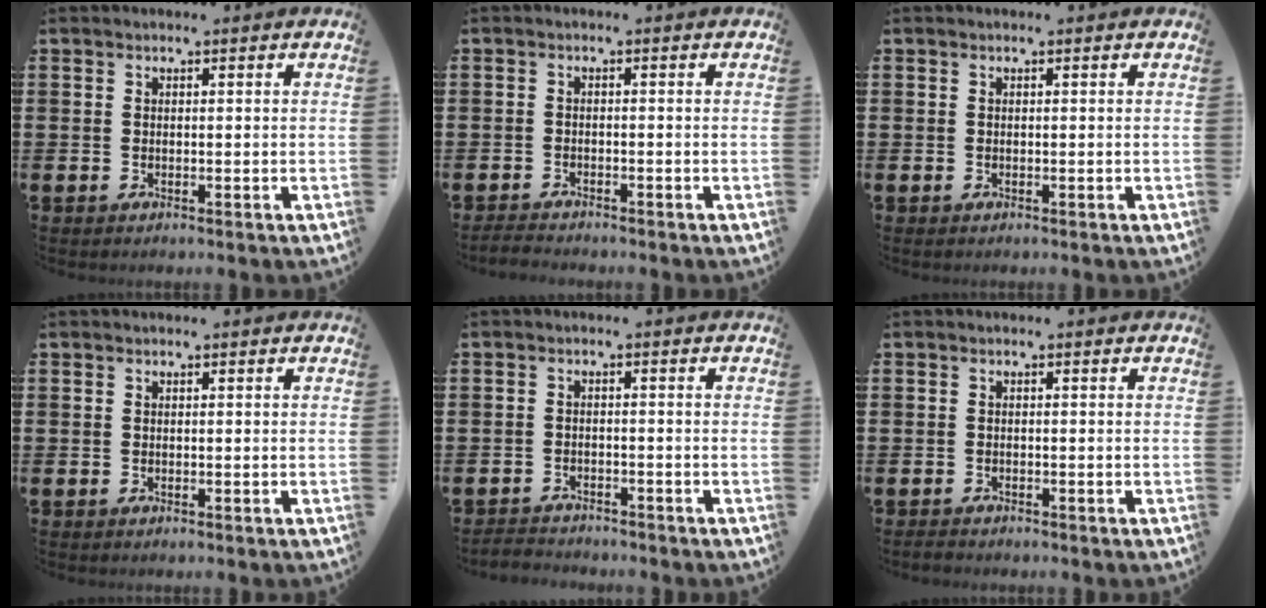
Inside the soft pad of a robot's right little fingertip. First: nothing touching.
{"total": 1.3, "force": [-1.3, 0.1, 0.2], "torque": [-0.006, 0.003, -0.026]}
{"total": 0.0}
{"total": 0.0}
{"total": 1.7, "force": [-1.7, 0.1, -0.2], "torque": [-0.002, 0.004, -0.038]}
{"total": 0.6, "force": [-0.5, 0.3, 0.2], "torque": [-0.006, 0.001, -0.013]}